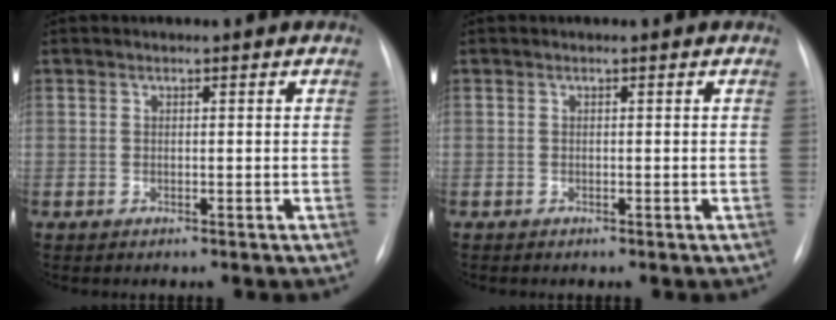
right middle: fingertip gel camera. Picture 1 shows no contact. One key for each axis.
{"total": 0.0}